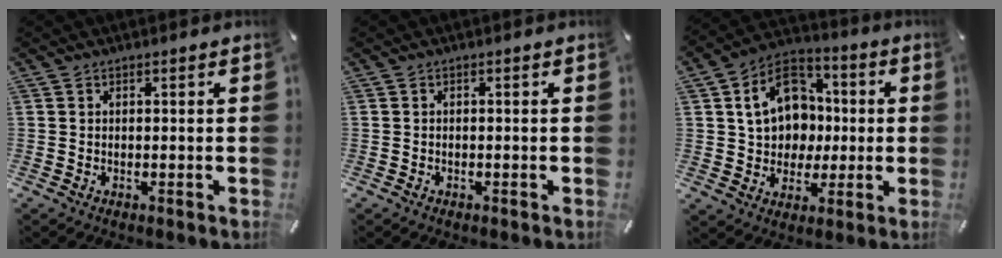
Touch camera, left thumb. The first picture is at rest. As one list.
[{"total": 0.5, "force": [-0.4, 0.4, 0.2], "torque": [-0.002, 0.002, -0.009]}, {"total": 15.1, "force": [1.6, 13.1, 7.4], "torque": [-0.125, 0.014, 0.035]}]